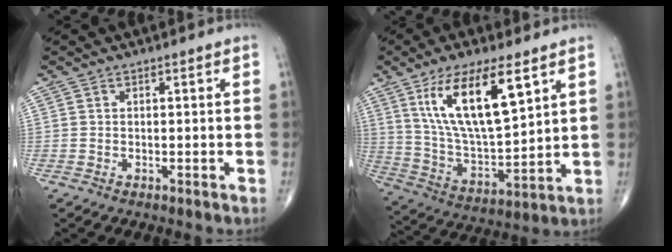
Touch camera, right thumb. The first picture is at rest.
{"total": 18.0, "force": [8.3, 6.1, 14.8], "torque": [-0.257, -0.035, 0.163]}